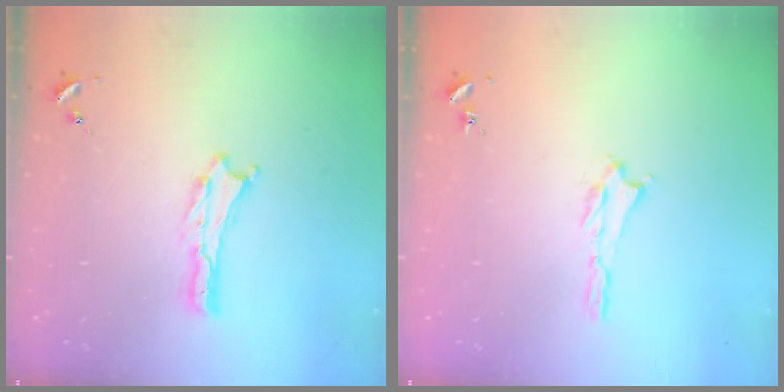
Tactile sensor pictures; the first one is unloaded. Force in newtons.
{"total": 0.0}